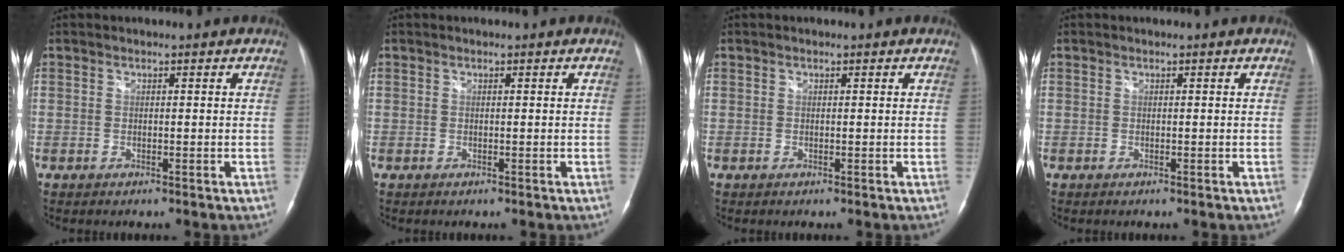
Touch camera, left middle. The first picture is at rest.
{"total": 0.0}
{"total": 0.0}
{"total": 0.0}